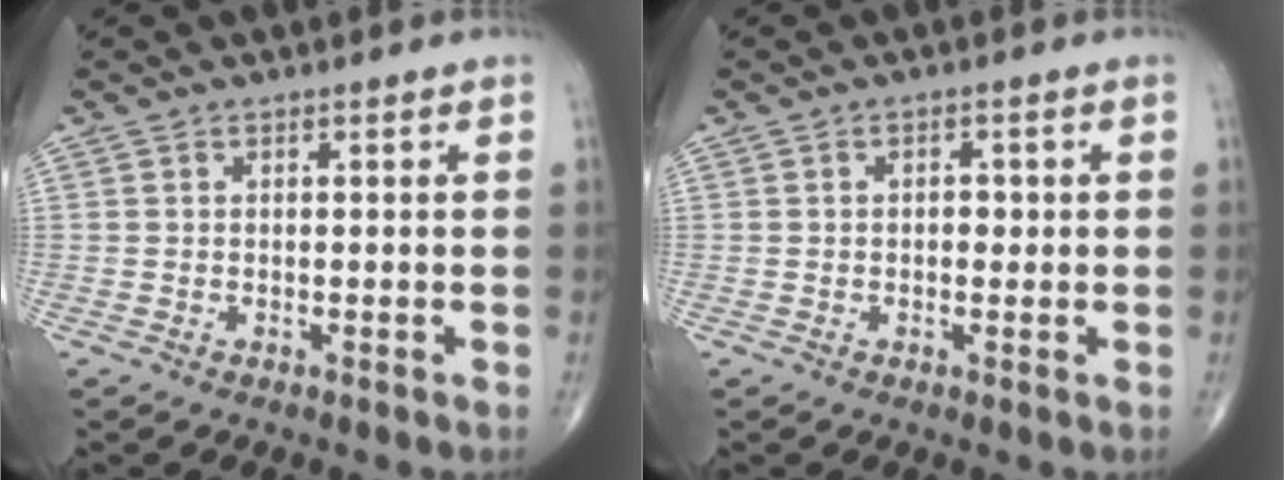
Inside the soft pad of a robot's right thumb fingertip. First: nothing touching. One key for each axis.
{"total": 2.1, "fx": 0.1, "fy": 1.3, "fz": 1.6, "tx": -0.016, "ty": 0.002, "tz": -0.002}